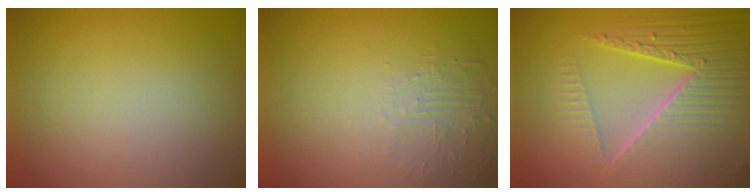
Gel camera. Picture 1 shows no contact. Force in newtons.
{"total": 1.6, "press": 0.3, "slide": 1.6}
{"total": 8.5, "press": 5.9, "slide": 6.1}